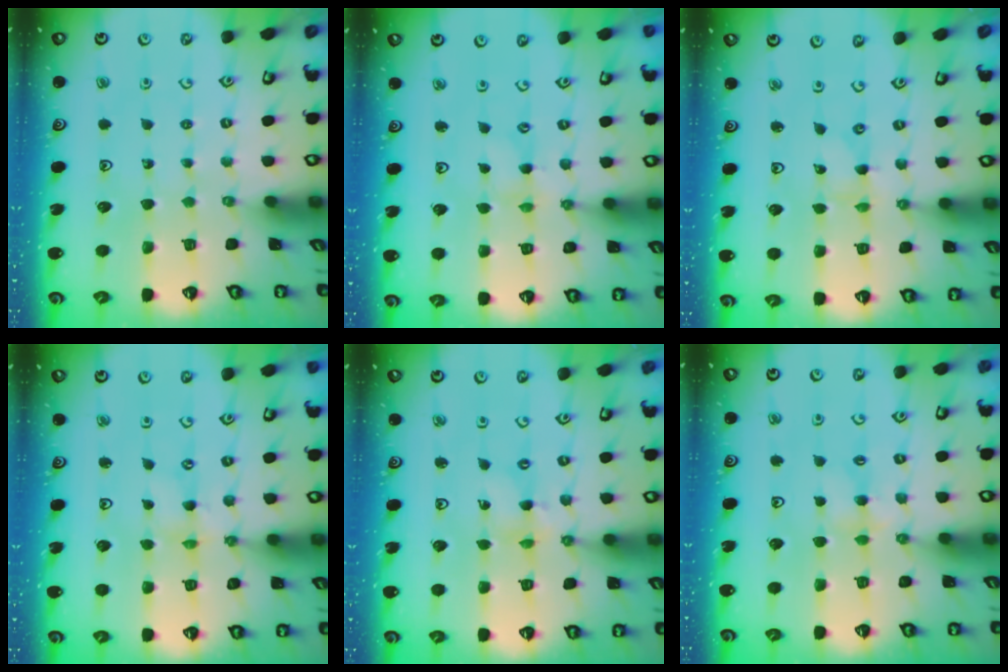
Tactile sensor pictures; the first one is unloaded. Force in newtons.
{"total": 1.6, "press": 1.6, "slide": 0.3}
{"total": 0.0}
{"total": 0.0}
{"total": 1.4, "press": 1.4, "slide": 0.1}
{"total": 3.9, "press": 3.9, "slide": 0.6}